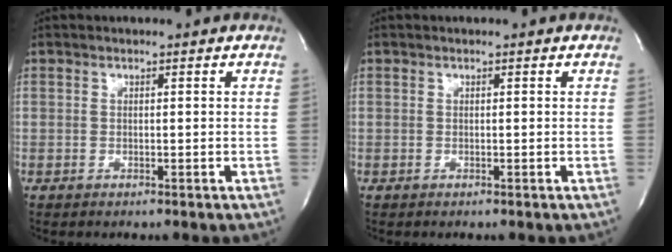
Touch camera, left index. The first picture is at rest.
{"total": 0.0}